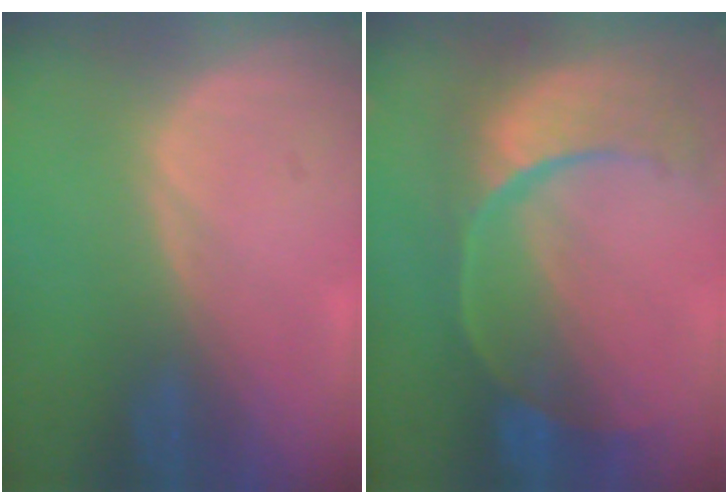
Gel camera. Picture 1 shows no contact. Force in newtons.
{"total": 12.4, "press": 9.9, "slide": 7.4}